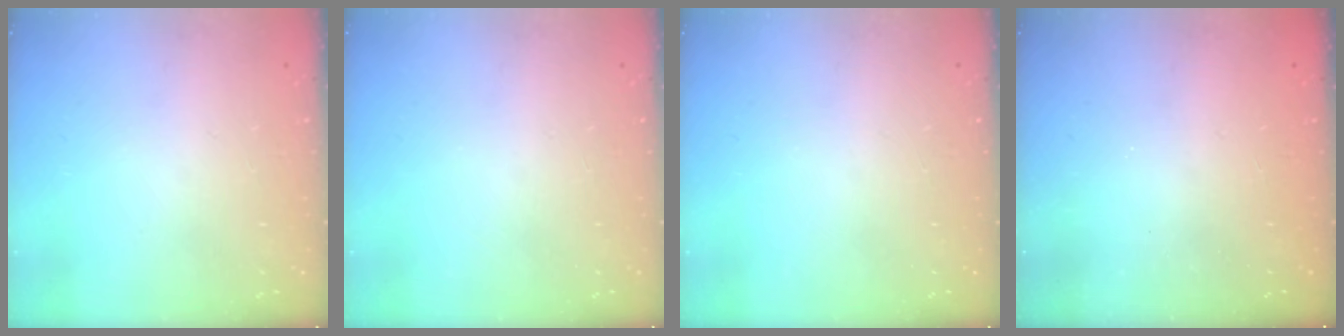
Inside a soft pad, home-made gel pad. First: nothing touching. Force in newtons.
{"total": 0.0}
{"total": 0.0}
{"total": 2.5, "press": 2.3, "slide": 0.8}